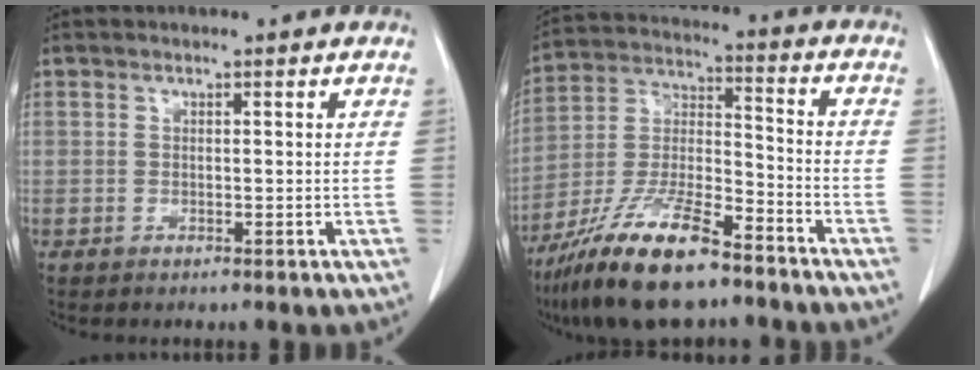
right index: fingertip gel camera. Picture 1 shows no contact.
{"total": 16.4, "force": [-12.0, 3.4, 10.8], "torque": [-0.227, -0.016, -0.217]}